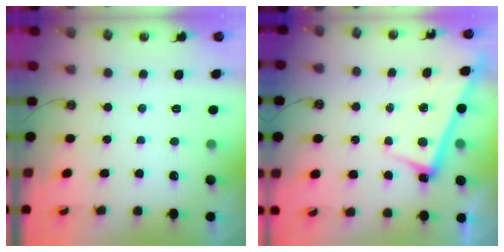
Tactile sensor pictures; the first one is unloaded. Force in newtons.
{"total": 2.5, "press": 2.5, "slide": 0.7}